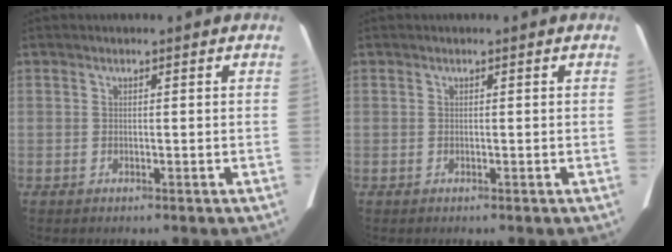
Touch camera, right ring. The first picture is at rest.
{"total": 0.0}